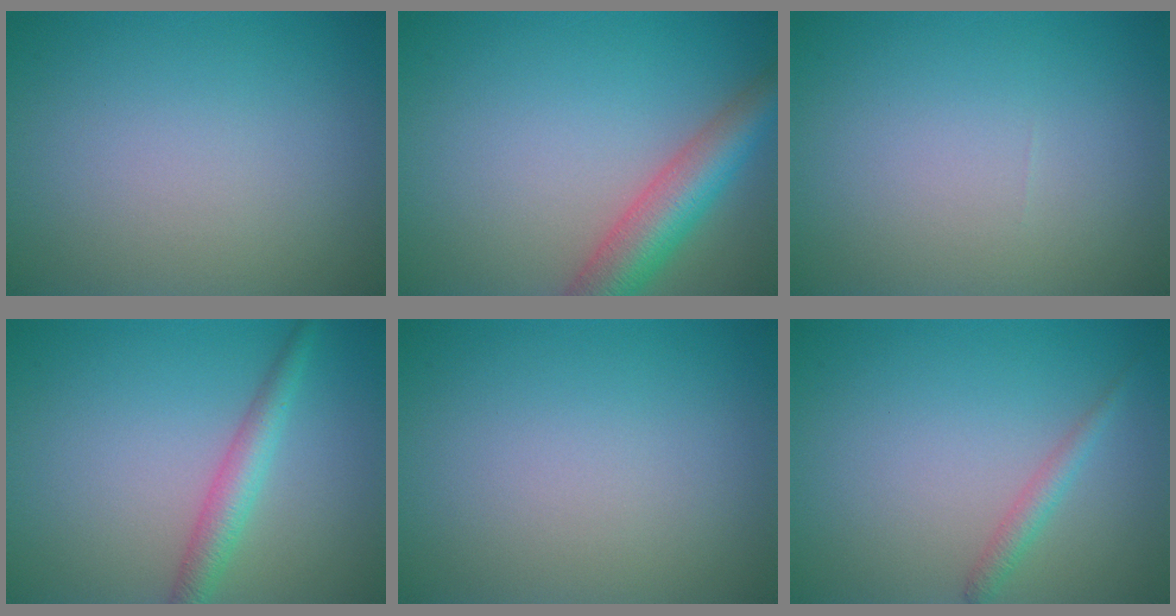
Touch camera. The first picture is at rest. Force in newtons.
{"total": 5.7, "press": 5.7, "slide": 0.2}
{"total": 0.0}
{"total": 2.8, "press": 2.8, "slide": 0.0}
{"total": 0.0}
{"total": 1.4, "press": 1.4, "slide": 0.0}